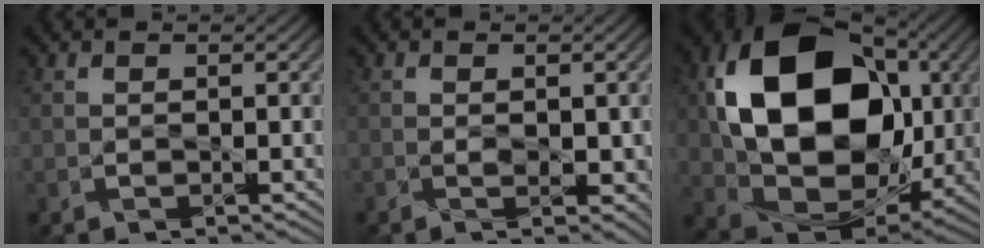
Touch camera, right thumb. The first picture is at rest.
{"total": 2.2, "force": [-0.4, 1.0, 1.9], "torque": [-0.024, -0.006, -0.002]}
{"total": 18.6, "force": [2.8, 13.3, 12.7], "torque": [-0.267, -0.016, 0.064]}